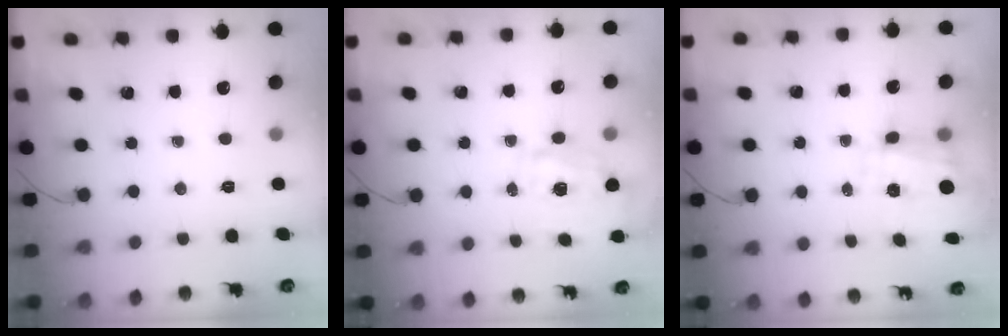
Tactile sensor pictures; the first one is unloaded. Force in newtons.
{"total": 1.7, "press": 1.6, "slide": 0.5}
{"total": 3.4, "press": 3.2, "slide": 1.2}